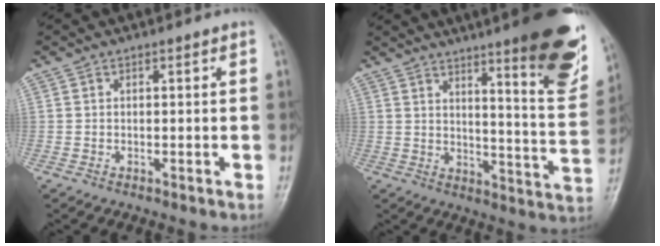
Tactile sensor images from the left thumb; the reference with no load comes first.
{"total": 21.2, "force": [12.7, 3.7, 16.5], "torque": [-0.191, -0.071, 0.171]}